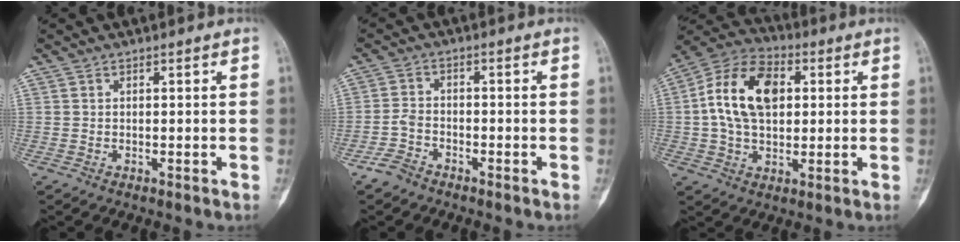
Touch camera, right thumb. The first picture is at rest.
{"total": 3.9, "force": [-3.0, 2.0, 1.4], "torque": [-0.033, 0.015, -0.061]}
{"total": 15.3, "force": [2.2, 9.8, 11.6], "torque": [-0.194, 0.019, 0.030]}